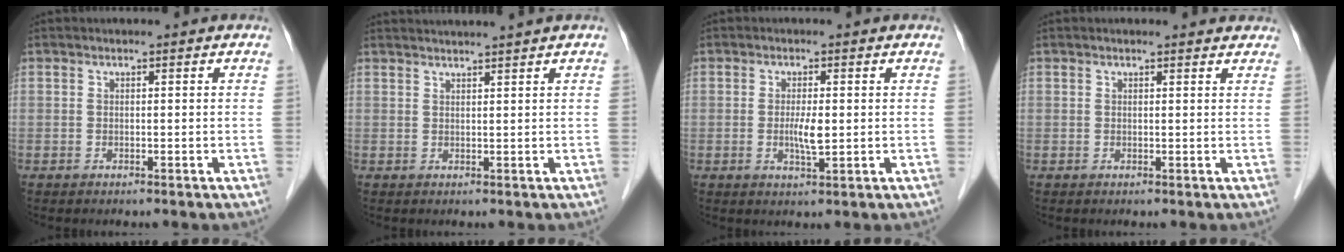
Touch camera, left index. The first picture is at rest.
{"total": 5.7, "force": [5.2, -1.4, 2.0], "torque": [-0.021, 0.019, 0.066]}
{"total": 3.0, "force": [-0.1, 0.5, 3.0], "torque": [-0.059, -0.004, 0.001]}
{"total": 3.8, "force": [3.6, 0.7, 1.0], "torque": [-0.014, 0.009, 0.030]}